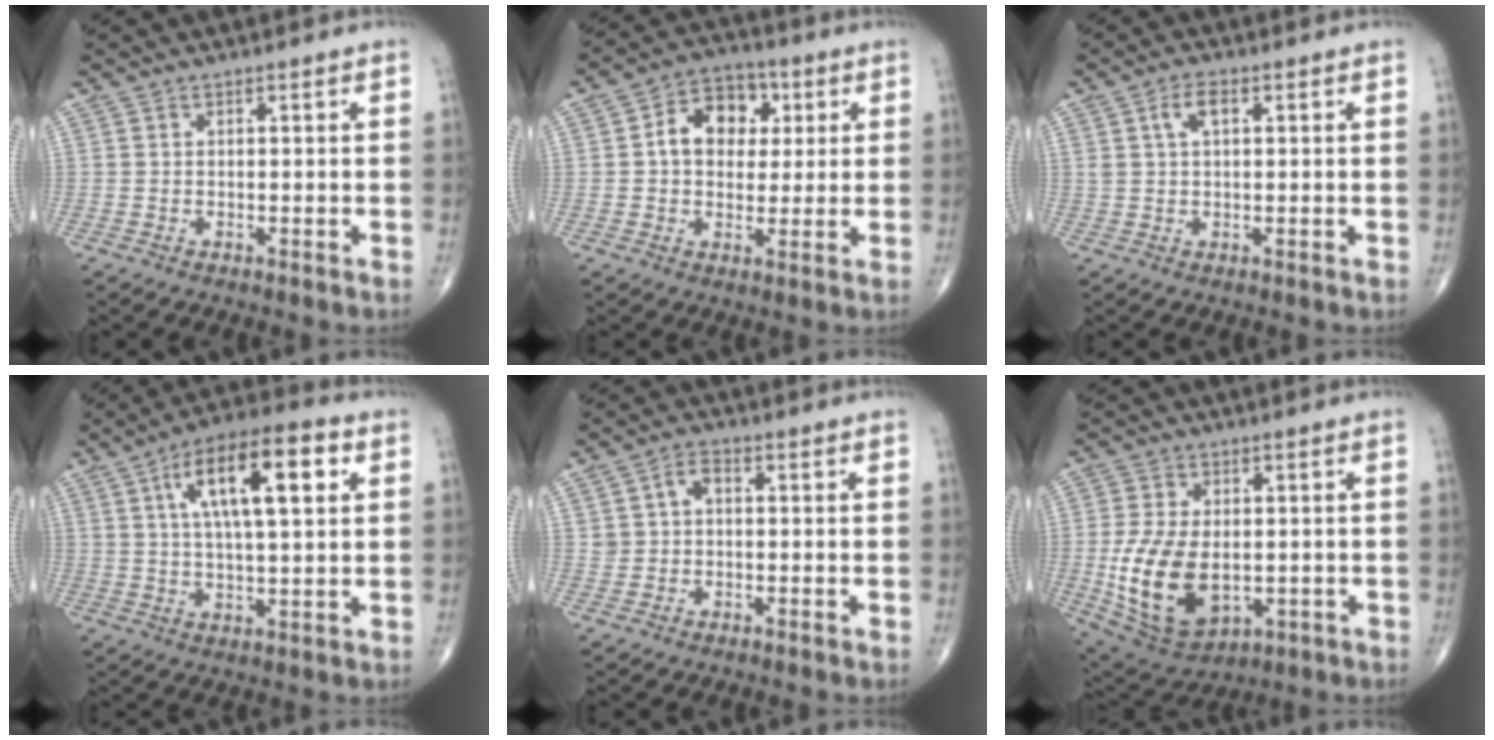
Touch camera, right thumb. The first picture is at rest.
{"total": 10.3, "force": [2.1, 7.7, 6.5], "torque": [-0.065, 0.011, 0.025]}
{"total": 3.8, "force": [1.3, 1.9, 3.0], "torque": [-0.057, 0.007, 0.026]}
{"total": 16.0, "force": [5.2, 5.5, 14.1], "torque": [-0.225, 0.010, 0.078]}
{"total": 3.8, "force": [0.5, 2.8, 2.5], "torque": [-0.035, 0.014, 0.007]}
{"total": 15.9, "force": [-2.3, 9.5, 12.5], "torque": [-0.234, -0.010, -0.018]}